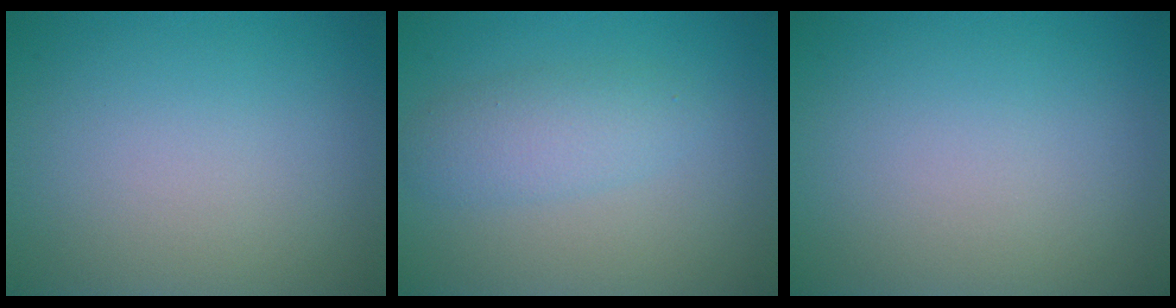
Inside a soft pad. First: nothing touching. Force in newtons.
{"total": 2.8, "press": 2.8, "slide": 0.2}
{"total": 0.0}